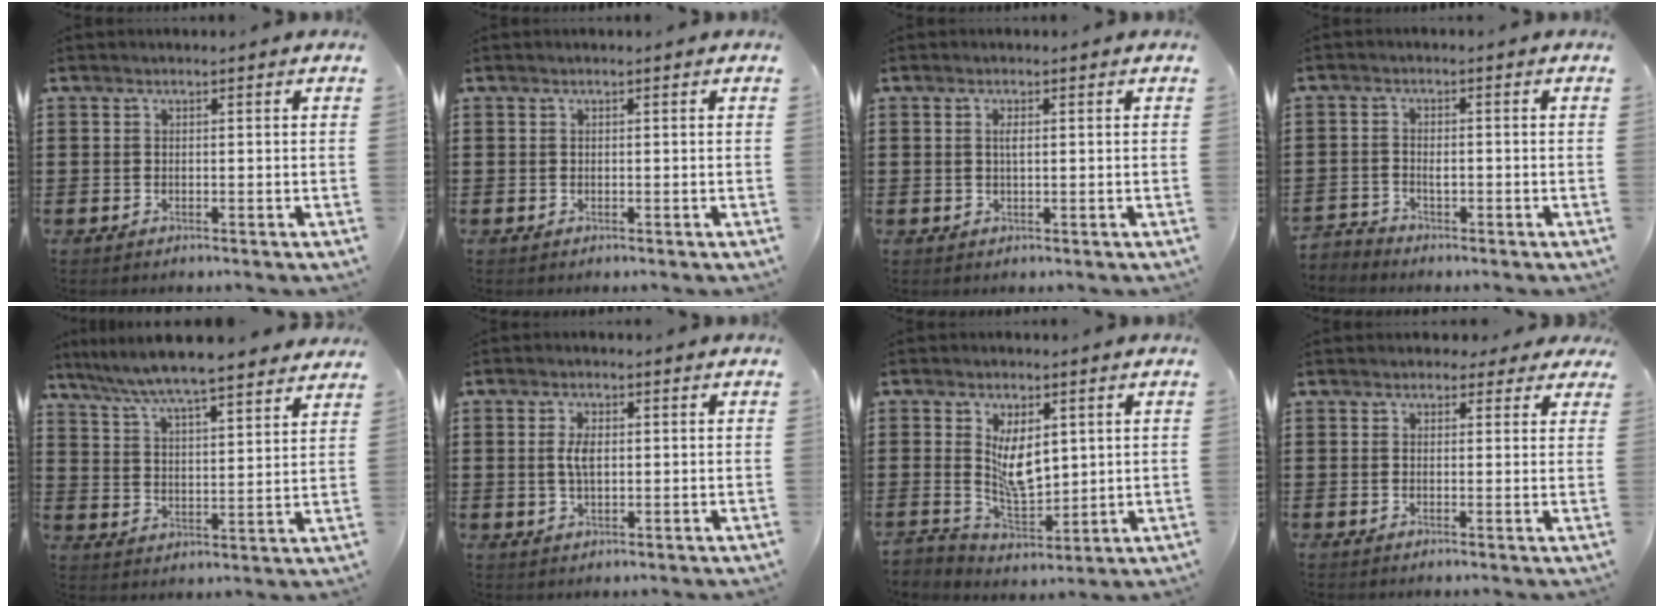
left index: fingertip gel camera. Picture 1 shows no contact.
{"total": 0.0}
{"total": 1.3, "force": [0.3, 0.3, 1.2], "torque": [-0.025, 0.002, 0.003]}
{"total": 1.7, "force": [-1.4, 0.8, 0.5], "torque": [-0.017, 0.004, -0.030]}
{"total": 6.6, "force": [6.2, -0.1, 2.2], "torque": [-0.070, -0.037, 0.107]}
{"total": 3.5, "force": [0.4, 1.6, 3.1], "torque": [-0.072, 0.005, 0.003]}
{"total": 6.4, "force": [1.3, 4.0, 4.7], "torque": [-0.084, 0.004, 0.022]}
{"total": 1.8, "force": [1.3, 1.2, 0.4], "torque": [-0.007, 0.007, 0.022]}